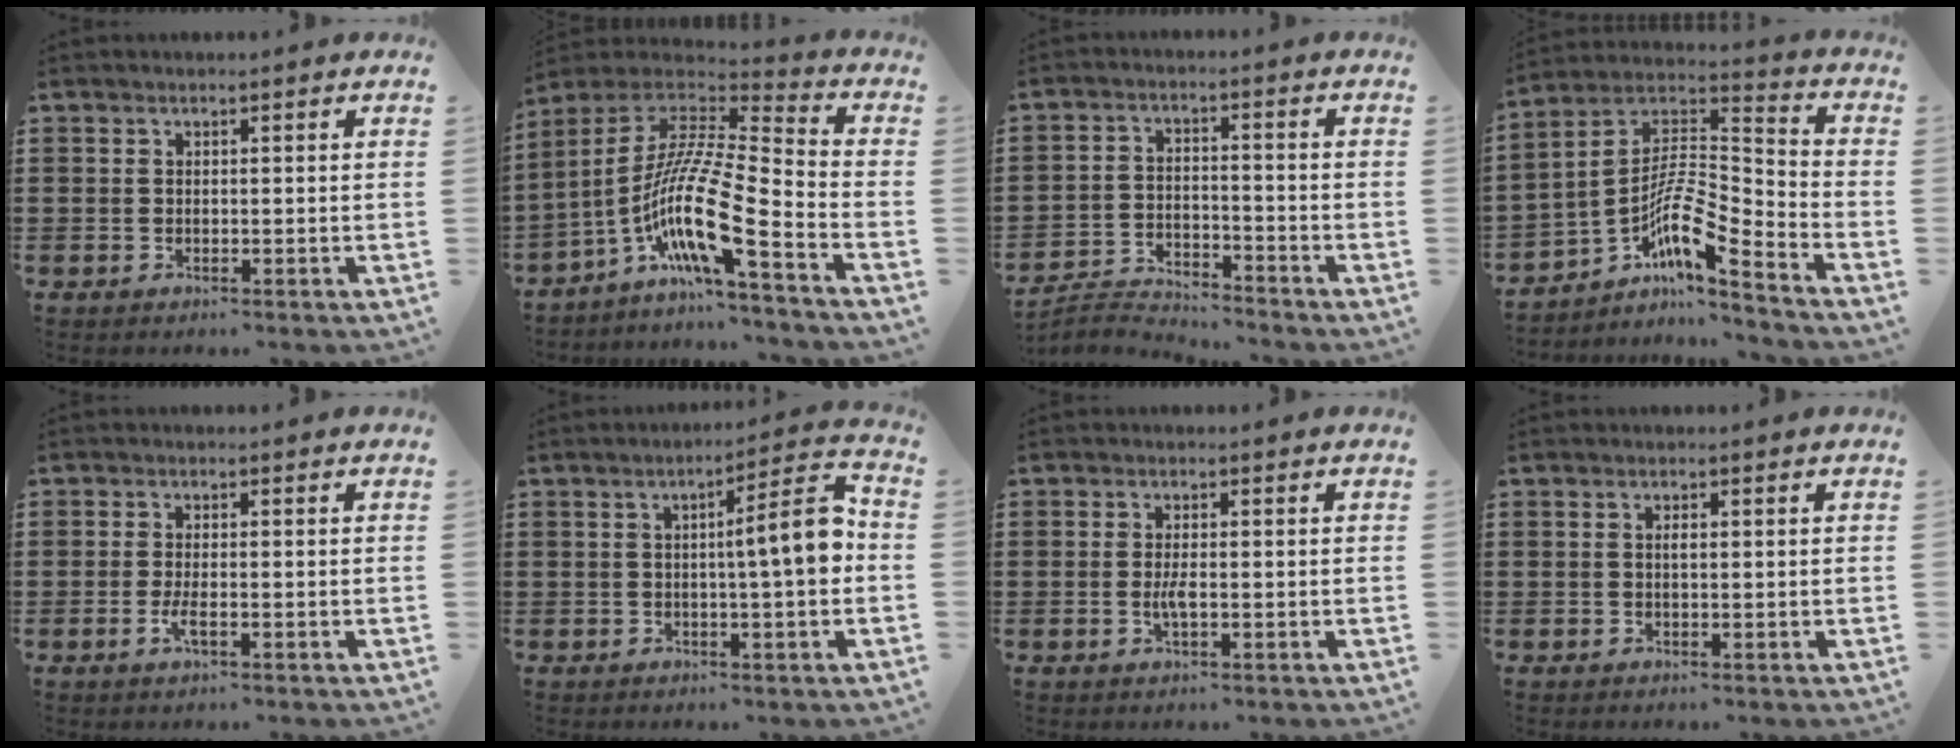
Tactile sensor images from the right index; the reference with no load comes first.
{"total": 14.5, "force": [-7.2, 2.0, 12.4], "torque": [-0.275, -0.026, -0.150]}
{"total": 3.6, "force": [-3.6, 0.3, 0.2], "torque": [-0.018, 0.004, -0.079]}
{"total": 9.2, "force": [-5.1, 1.6, 7.5], "torque": [-0.155, -0.022, -0.106]}
{"total": 2.5, "force": [-1.0, 0.4, 2.2], "torque": [-0.053, -0.009, -0.021]}
{"total": 8.1, "force": [0.1, 0.8, 8.0], "torque": [-0.118, -0.010, -0.007]}
{"total": 2.6, "force": [-0.6, 0.5, 2.4], "torque": [-0.051, -0.006, -0.013]}
{"total": 0.9, "force": [0.1, 0.3, 0.8], "torque": [-0.016, -0.002, 0.002]}